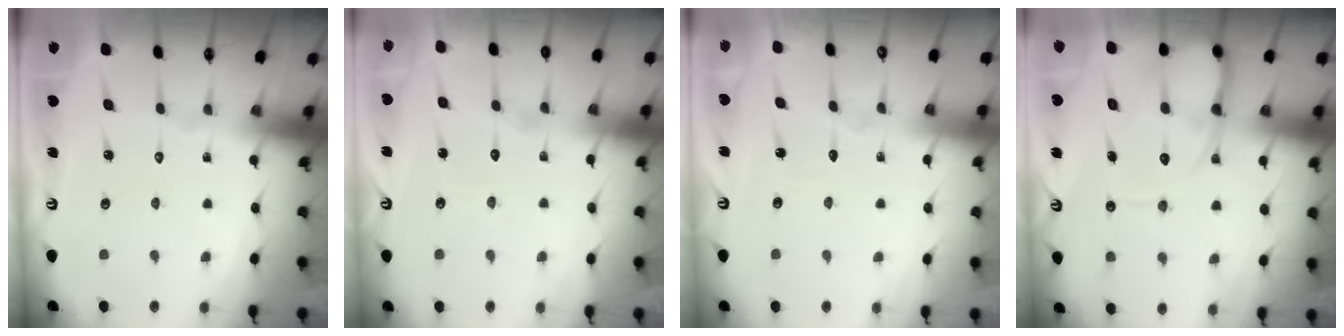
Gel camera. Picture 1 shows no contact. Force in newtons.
{"total": 6.1, "press": 6.1, "slide": 0.4}
{"total": 2.7, "press": 2.7, "slide": 0.3}
{"total": 11.8, "press": 11.7, "slide": 1.3}